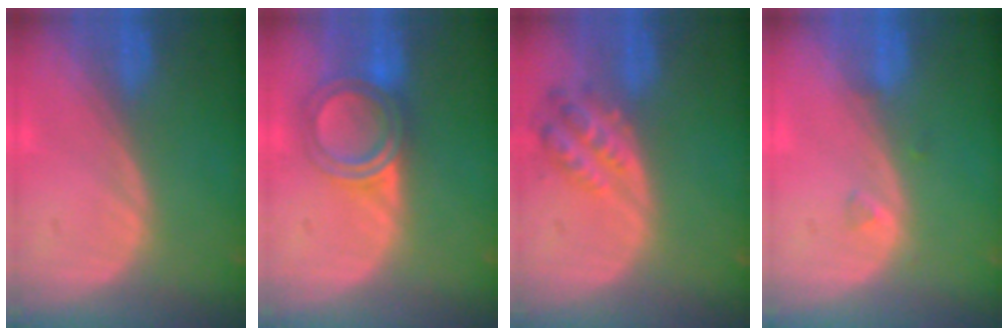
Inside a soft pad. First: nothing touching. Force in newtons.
{"total": 5.9, "press": 5.6, "slide": 1.6}
{"total": 5.6, "press": 5.1, "slide": 2.2}
{"total": 1.0, "press": 1.0, "slide": 0.2}